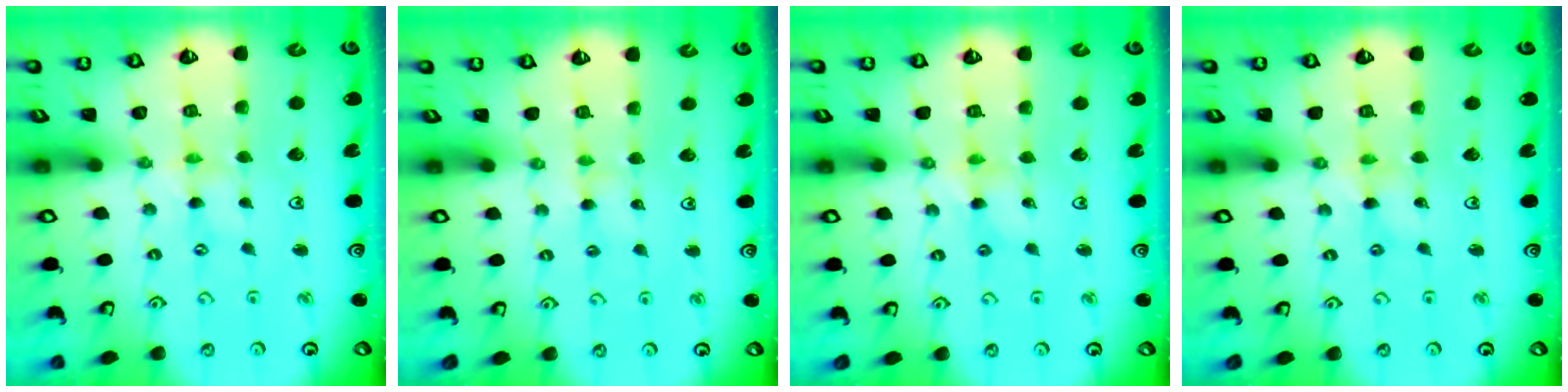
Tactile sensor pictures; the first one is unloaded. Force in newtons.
{"total": 1.8, "press": 1.8, "slide": 0.2}
{"total": 2.0, "press": 2.0, "slide": 0.3}
{"total": 0.0}